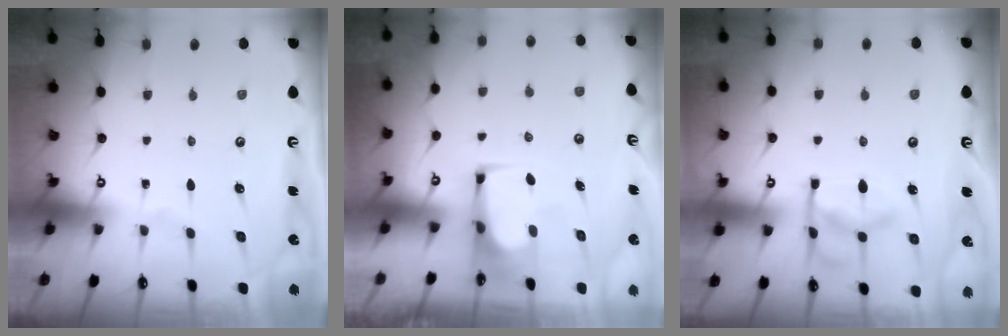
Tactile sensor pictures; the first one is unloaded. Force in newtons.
{"total": 0.8, "press": 0.7, "slide": 0.1}
{"total": 11.1, "press": 11.1, "slide": 0.1}